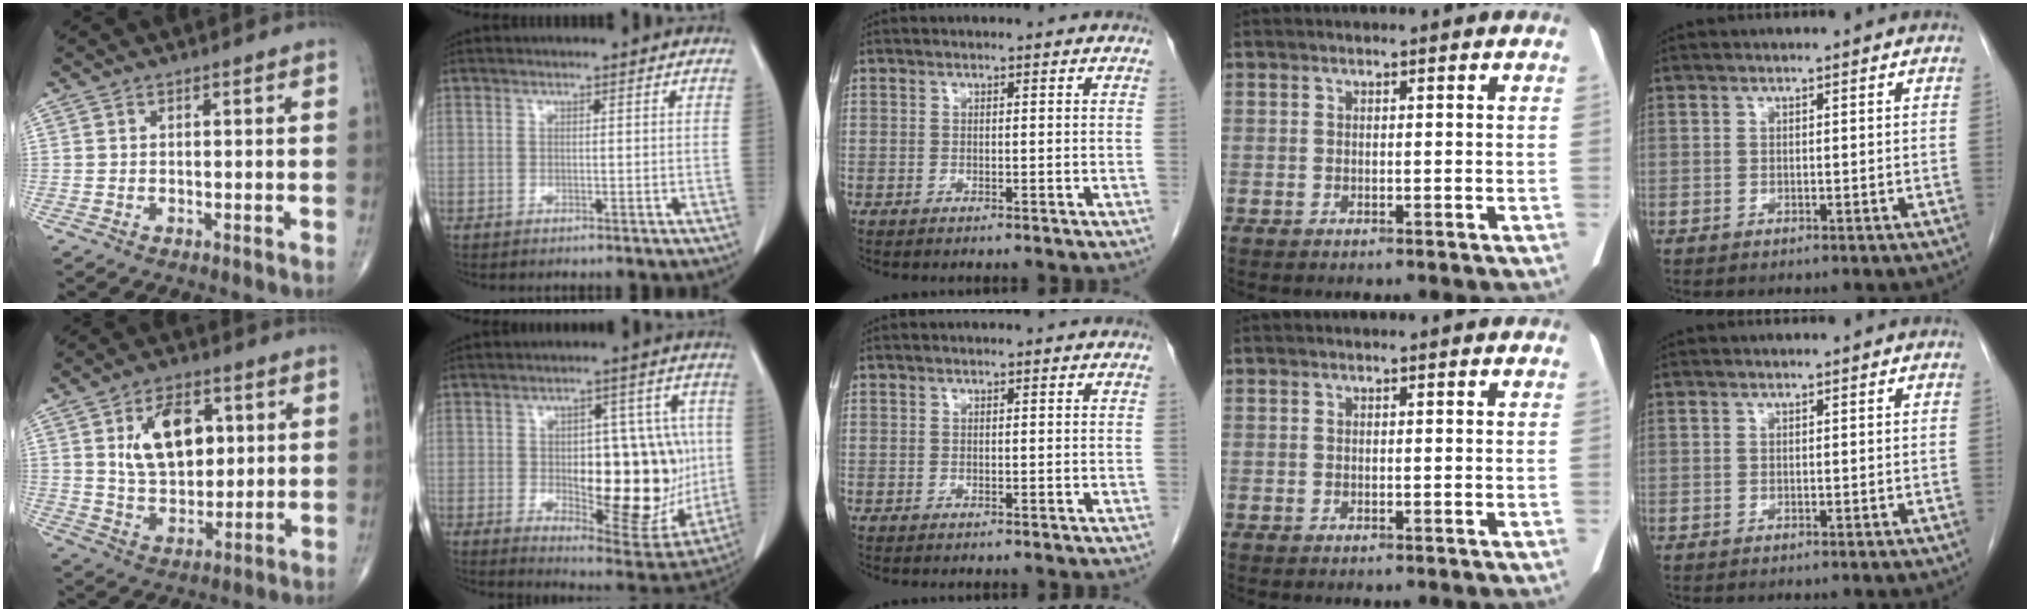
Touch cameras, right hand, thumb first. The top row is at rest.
{"thumb": {"total": 12.7, "force": [3.6, 7.8, 9.4], "torque": [-0.128, -0.014, 0.069]}, "index": {"total": 18.2, "force": [-1.0, 7.7, 16.4], "torque": [-0.209, 0.007, 0.006]}}